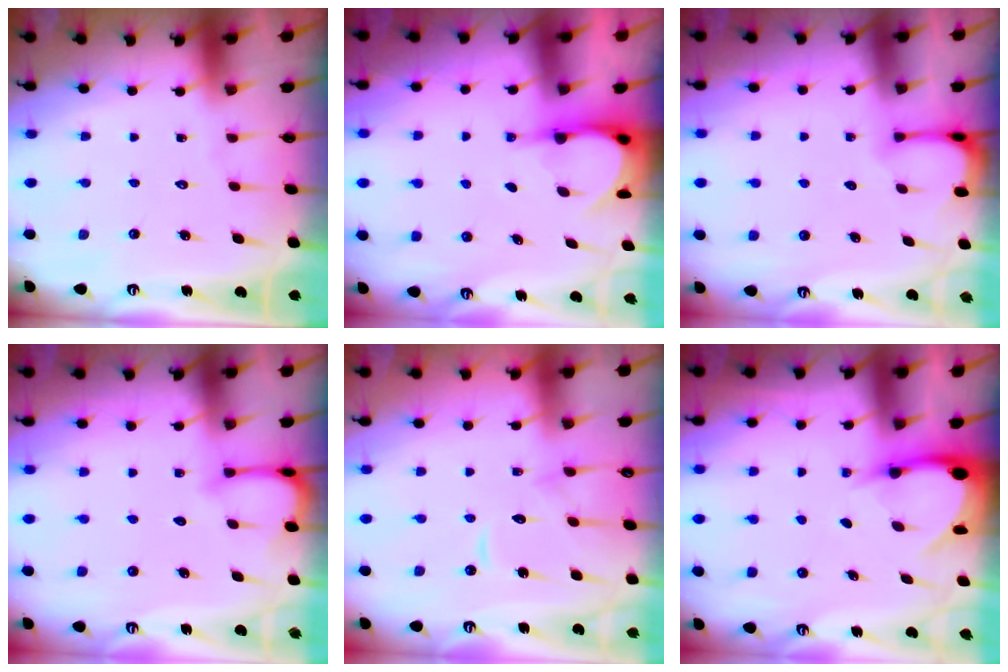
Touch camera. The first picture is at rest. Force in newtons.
{"total": 4.0, "press": 4.0, "slide": 0.3}
{"total": 2.6, "press": 2.5, "slide": 0.4}
{"total": 4.1, "press": 4.0, "slide": 0.5}
{"total": 10.4, "press": 10.4, "slide": 1.1}
{"total": 4.3, "press": 4.2, "slide": 0.6}